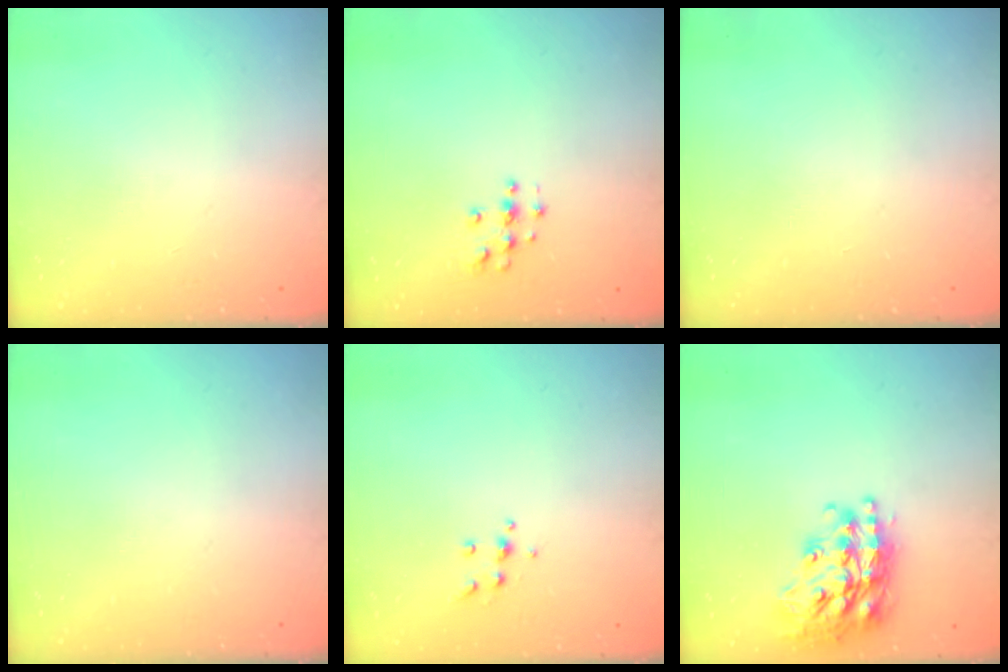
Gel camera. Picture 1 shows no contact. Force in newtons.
{"total": 3.6, "press": 3.6, "slide": 0.5}
{"total": 0.0}
{"total": 0.0}
{"total": 5.0, "press": 4.8, "slide": 1.0}
{"total": 21.9, "press": 21.8, "slide": 1.8}